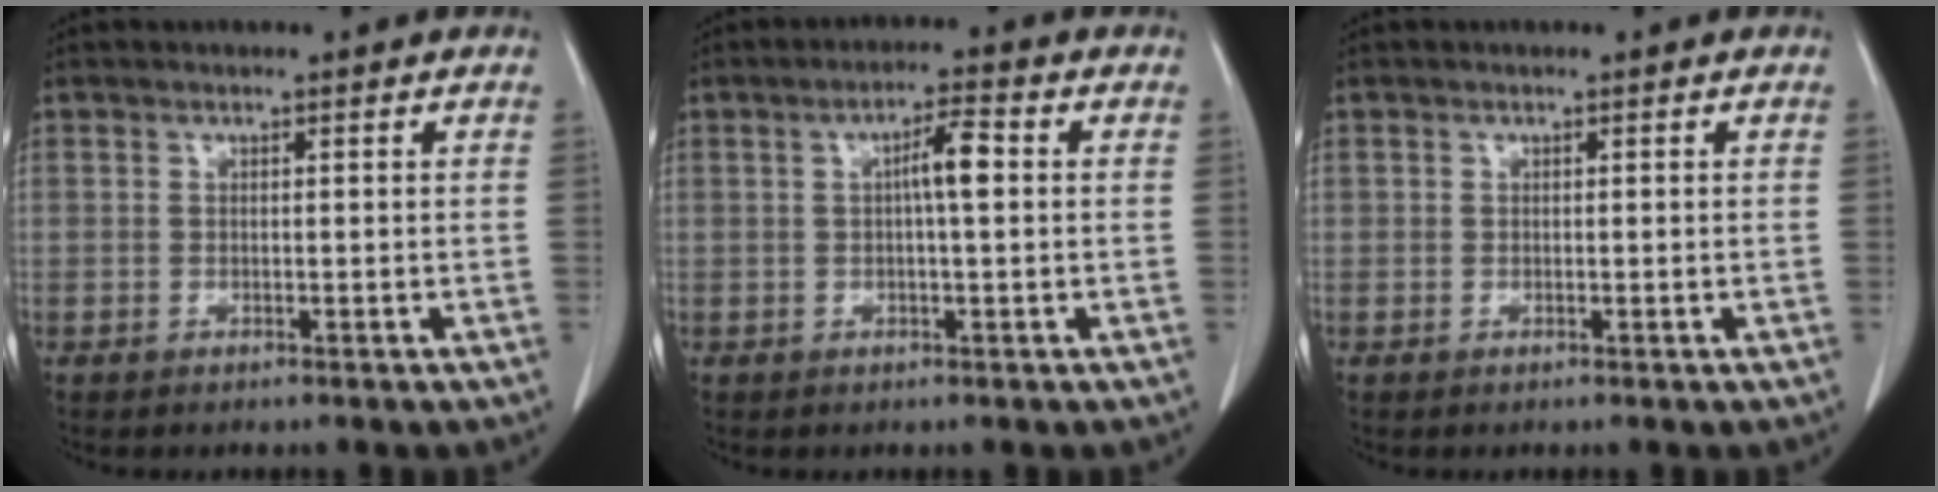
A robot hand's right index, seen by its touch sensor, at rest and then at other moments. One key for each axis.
{"total": 4.4, "fx": 0.5, "fy": 0.5, "fz": 4.3, "tx": -0.075, "ty": 0.009, "tz": 0.005}
{"total": 0.0}